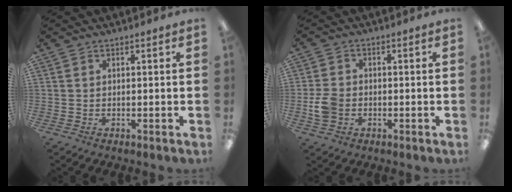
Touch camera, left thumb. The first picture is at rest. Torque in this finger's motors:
{"motor_torque": [-0.07, 0.09, 0.30, -0.30, 0.03]}